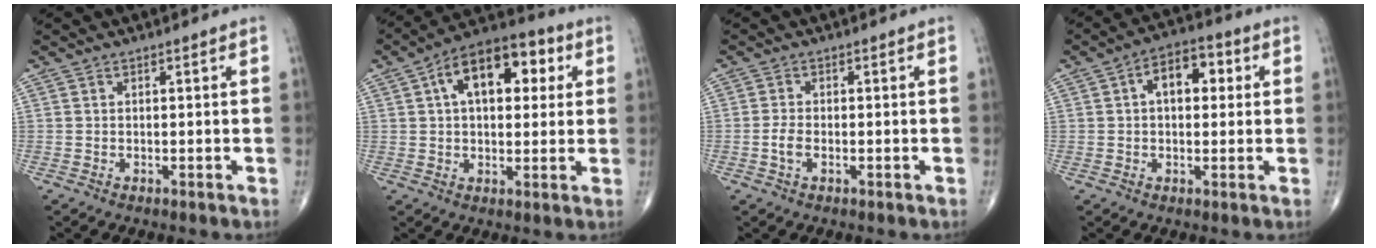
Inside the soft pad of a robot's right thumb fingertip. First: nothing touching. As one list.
[{"total": 15.5, "force": [4.4, 8.6, 12.1], "torque": [-0.154, 0.023, 0.061]}, {"total": 2.4, "force": [-0.7, 1.2, 2.0], "torque": [-0.045, 0.005, -0.016]}, {"total": 8.7, "force": [1.8, 5.1, 6.8], "torque": [-0.082, 0.020, 0.020]}]